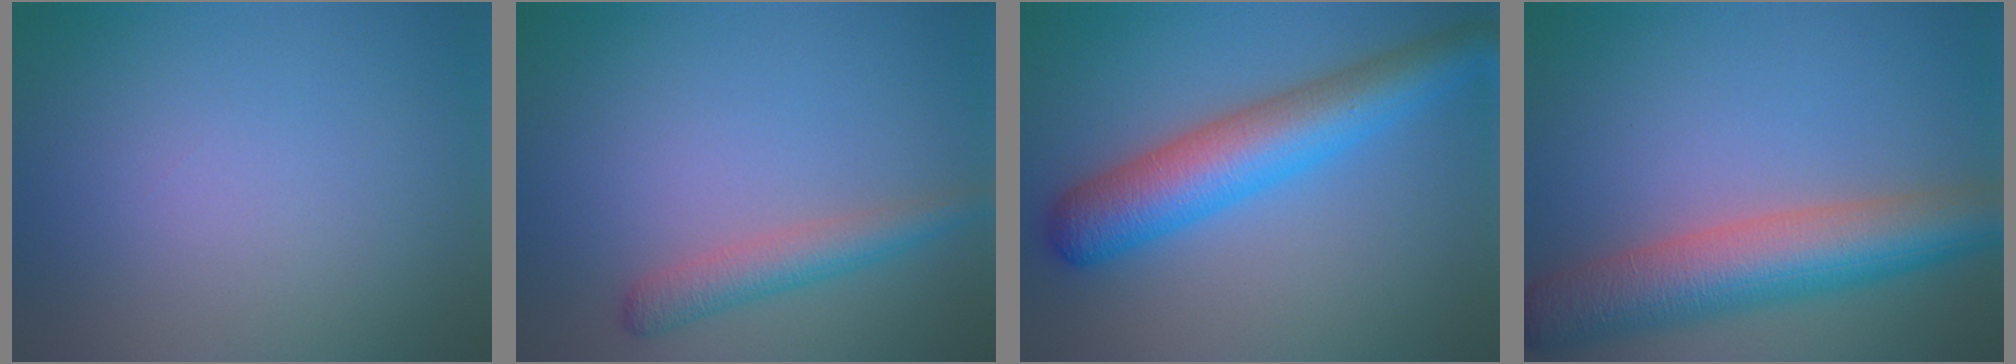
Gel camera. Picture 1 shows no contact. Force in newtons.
{"total": 2.8, "press": 2.8, "slide": 0.2}
{"total": 7.3, "press": 7.3, "slide": 0.2}
{"total": 8.6, "press": 8.5, "slide": 0.6}